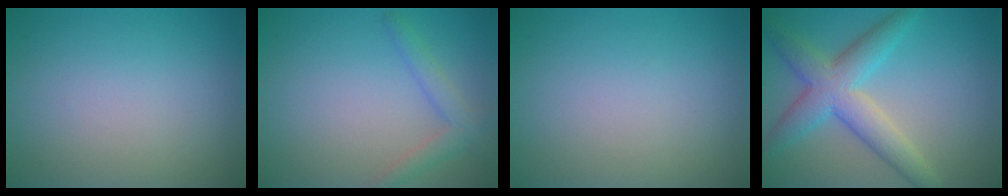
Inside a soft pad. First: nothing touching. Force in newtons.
{"total": 2.3, "press": 2.3, "slide": 0.3}
{"total": 0.0}
{"total": 5.9, "press": 5.9, "slide": 0.1}